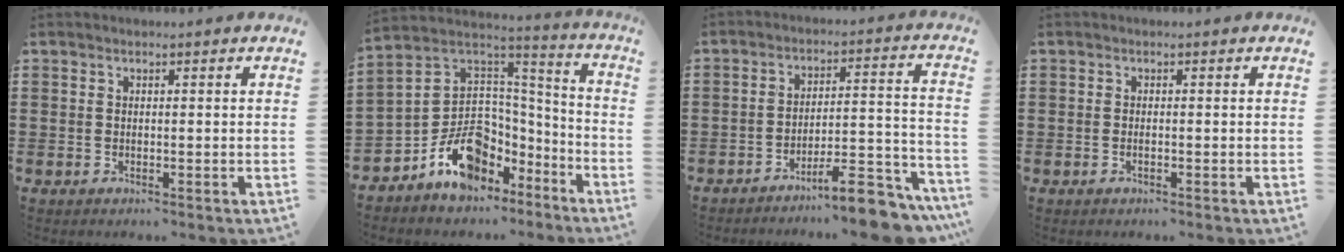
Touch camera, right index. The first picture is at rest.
{"total": 11.9, "force": [-5.8, 8.9, 5.4], "torque": [-0.129, 0.007, -0.100]}
{"total": 10.3, "force": [-8.7, 1.6, 5.3], "torque": [-0.066, 0.032, -0.159]}
{"total": 0.6, "force": [-0.3, 0.1, 0.5], "torque": [-0.010, -0.003, -0.004]}